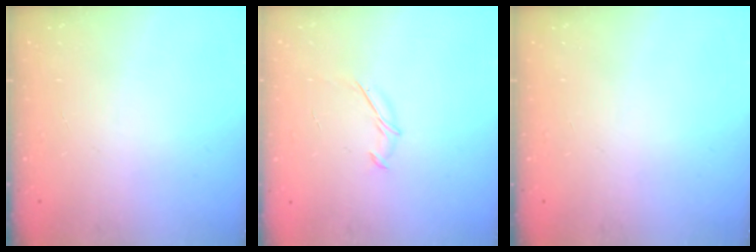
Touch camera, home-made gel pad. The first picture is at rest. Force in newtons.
{"total": 6.2, "press": 6.1, "slide": 1.0}
{"total": 0.0}